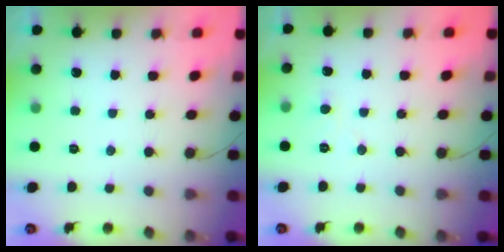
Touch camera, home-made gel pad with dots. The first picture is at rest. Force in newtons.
{"total": 5.0, "press": 5.0, "slide": 0.4}